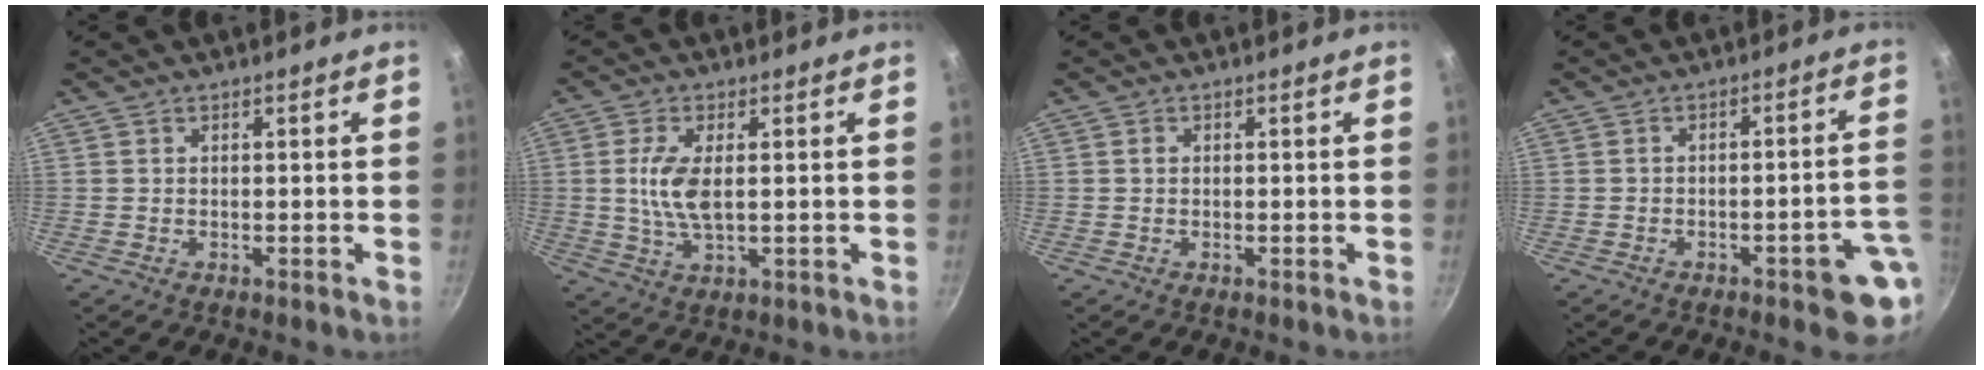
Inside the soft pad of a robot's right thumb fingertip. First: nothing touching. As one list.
[{"total": 7.1, "force": [0.8, 3.0, 6.4], "torque": [-0.133, -0.002, 0.016]}, {"total": 0.7, "force": [0.2, 0.6, 0.4], "torque": [-0.005, 0.004, 0.002]}, {"total": 8.4, "force": [-2.9, 2.6, 7.5], "torque": [-0.064, 0.036, -0.028]}]